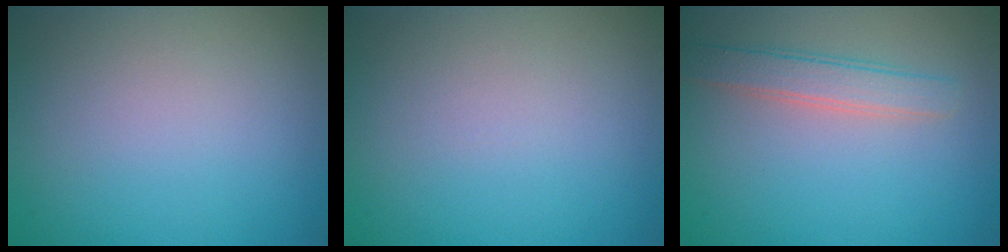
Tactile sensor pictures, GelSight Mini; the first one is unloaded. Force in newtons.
{"total": 0.0}
{"total": 2.6, "press": 2.6, "slide": 0.1}